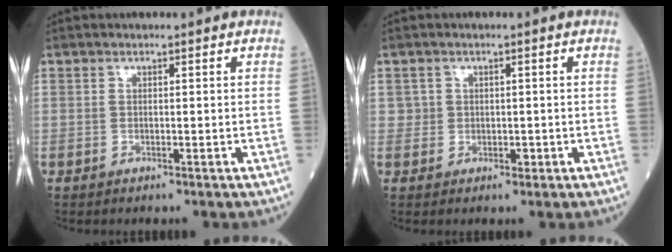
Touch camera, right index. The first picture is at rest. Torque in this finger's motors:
{"motor_torque": [0.12, 0.07, 0.05, 0.01]}